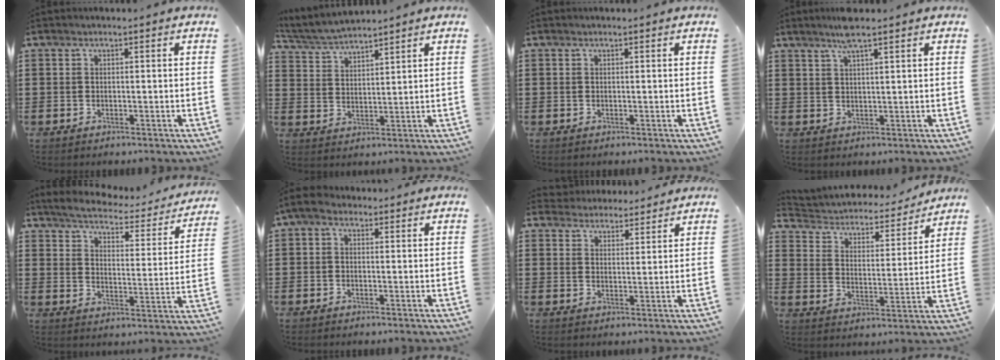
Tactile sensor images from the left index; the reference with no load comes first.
{"total": 4.4, "force": [4.3, 0.2, 1.0], "torque": [-0.036, -0.017, 0.077]}
{"total": 0.0}
{"total": 4.2, "force": [3.0, 0.3, 2.9], "torque": [-0.064, 0.004, 0.054]}
{"total": 3.5, "force": [3.3, 0.2, 1.2], "torque": [-0.047, -0.028, 0.048]}
{"total": 2.1, "force": [0.2, 1.4, 1.6], "torque": [-0.040, 0.005, 0.000]}
{"total": 3.5, "force": [3.4, 0.7, -0.3], "torque": [-0.008, -0.009, 0.065]}
{"total": 2.9, "force": [2.6, 1.1, 0.7], "torque": [-0.033, -0.023, 0.034]}